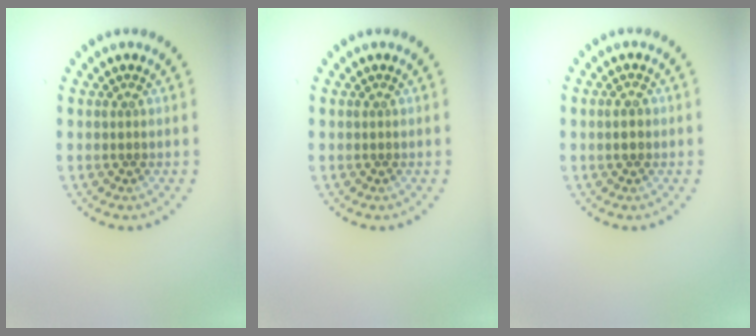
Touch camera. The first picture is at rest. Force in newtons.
{"total": 0.0}
{"total": 1.2, "press": 1.2, "slide": 0.1}